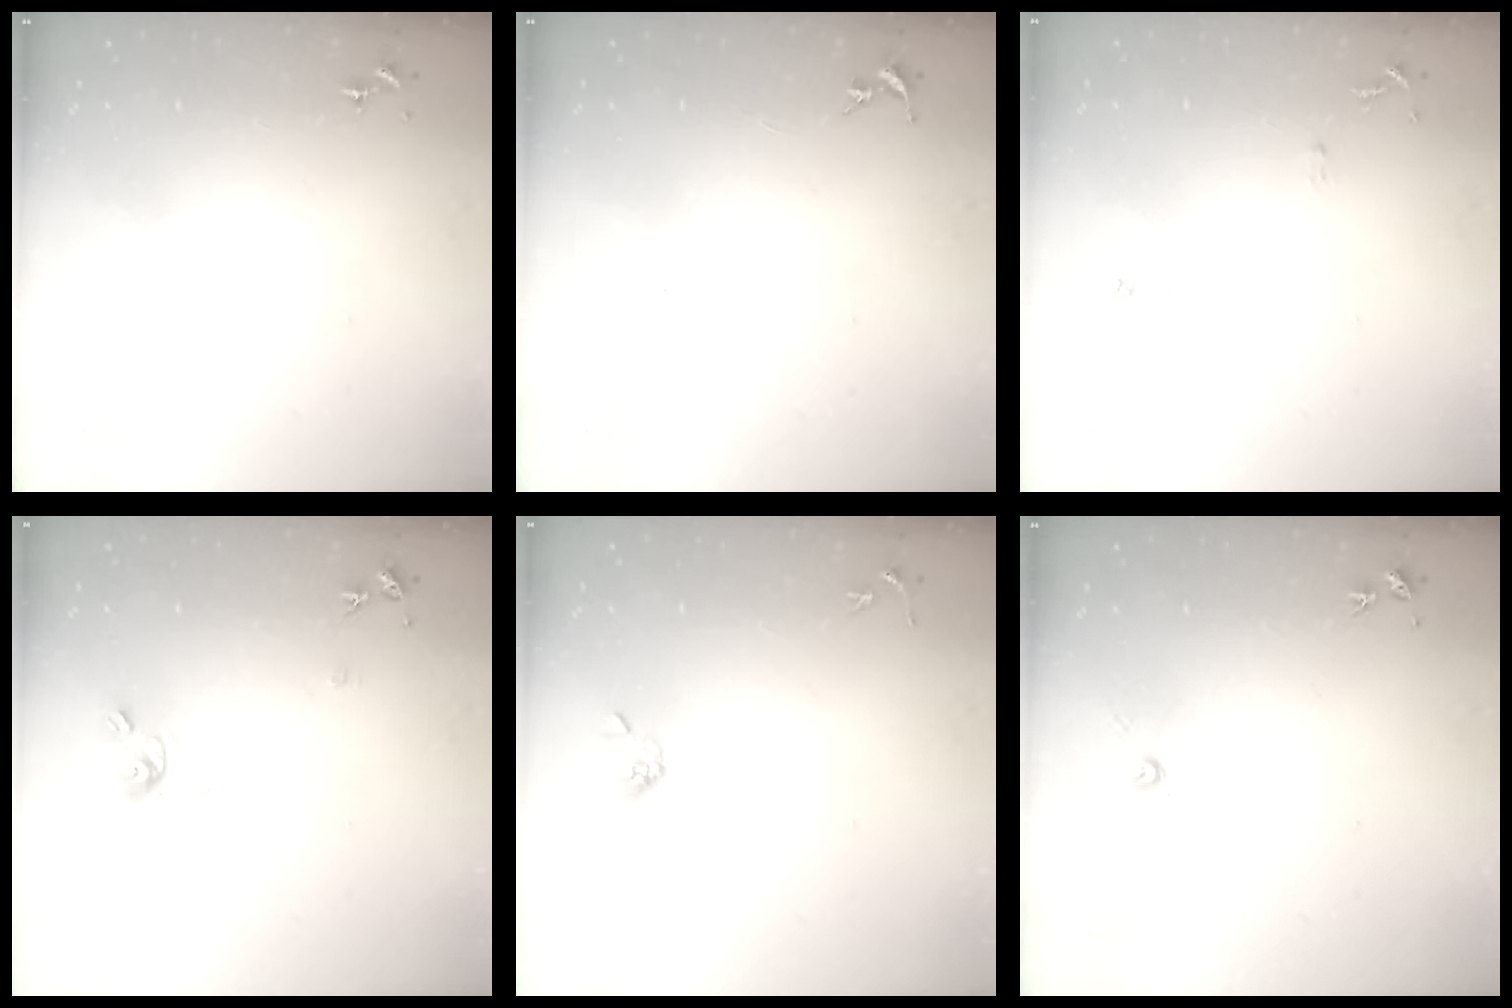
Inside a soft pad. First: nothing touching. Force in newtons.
{"total": 0.0}
{"total": 5.6, "press": 5.5, "slide": 0.6}
{"total": 7.9, "press": 7.9, "slide": 0.8}
{"total": 5.0, "press": 4.7, "slide": 1.7}
{"total": 3.9, "press": 3.9, "slide": 0.5}